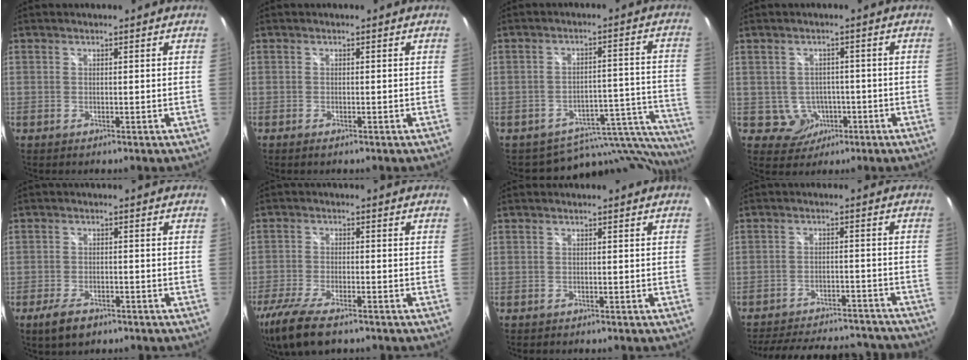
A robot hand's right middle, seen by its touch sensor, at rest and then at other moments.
{"total": 0.9, "force": [-0.6, 0.3, 0.5], "torque": [-0.009, -0.004, -0.012]}
{"total": 16.4, "force": [-15.5, 4.4, 2.8], "torque": [-0.017, 0.037, -0.201]}
{"total": 4.6, "force": [-1.4, 4.3, 0.7], "torque": [-0.027, 0.012, -0.007]}
{"total": 5.4, "force": [-3.7, 2.4, 3.2], "torque": [-0.079, -0.009, -0.061]}
{"total": 13.1, "force": [-9.5, 3.9, 8.0], "torque": [-0.188, -0.051, -0.172]}
{"total": 0.8, "force": [-0.7, 0.3, 0.2], "torque": [-0.008, -0.001, -0.009]}
{"total": 23.0, "force": [-20.3, 7.1, 8.2], "torque": [-0.171, 0.020, -0.249]}